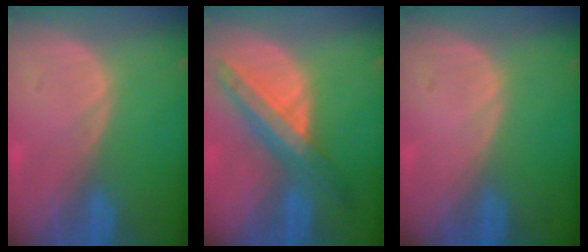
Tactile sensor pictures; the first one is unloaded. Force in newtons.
{"total": 8.7, "press": 7.6, "slide": 4.2}
{"total": 0.0}